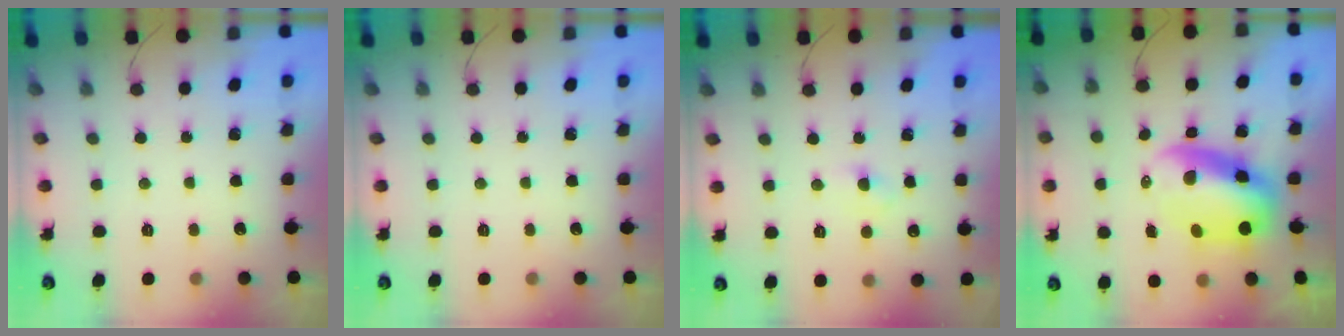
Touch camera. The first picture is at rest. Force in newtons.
{"total": 0.0}
{"total": 2.1, "press": 1.9, "slide": 0.9}
{"total": 9.1, "press": 8.7, "slide": 2.6}